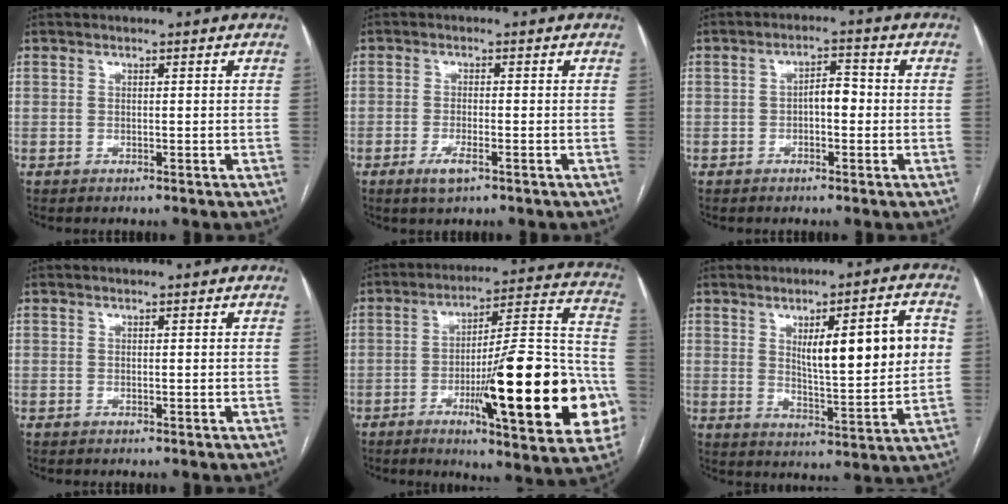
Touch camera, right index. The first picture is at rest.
{"total": 3.1, "force": [-1.7, 0.6, 2.5], "torque": [-0.053, -0.005, -0.031]}
{"total": 3.5, "force": [-0.5, 1.5, 3.1], "torque": [-0.046, 0.015, -0.010]}
{"total": 0.0}
{"total": 26.0, "force": [-7.5, 3.7, 24.6], "torque": [-0.291, 0.004, -0.101]}
{"total": 13.8, "force": [3.1, 2.3, 13.3], "torque": [-0.192, 0.008, 0.052]}